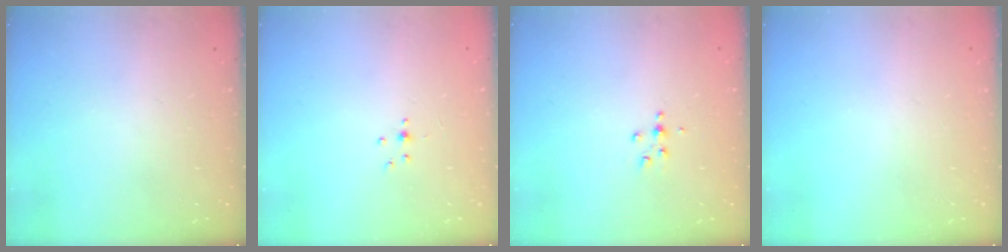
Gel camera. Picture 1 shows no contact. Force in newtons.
{"total": 2.5, "press": 2.3, "slide": 1.0}
{"total": 4.2, "press": 4.1, "slide": 0.6}
{"total": 0.0}